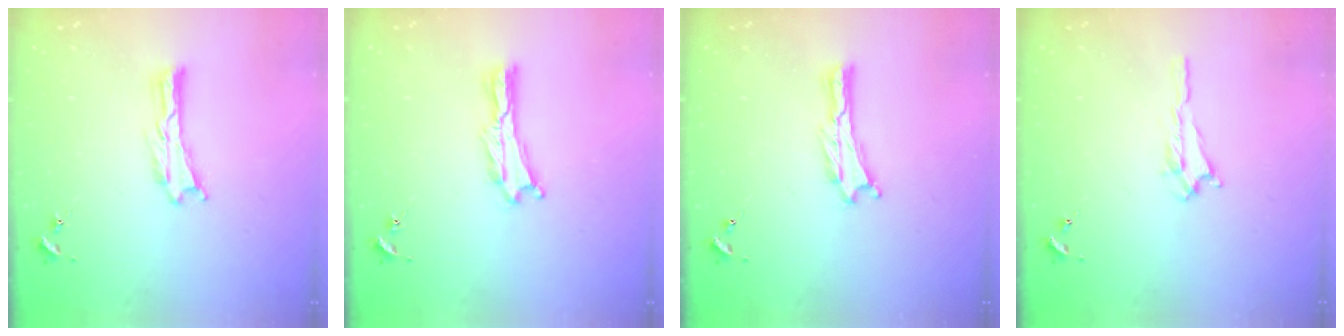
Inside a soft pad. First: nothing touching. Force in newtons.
{"total": 0.7, "press": 0.7, "slide": 0.2}
{"total": 0.0}
{"total": 0.7, "press": 0.7, "slide": 0.2}